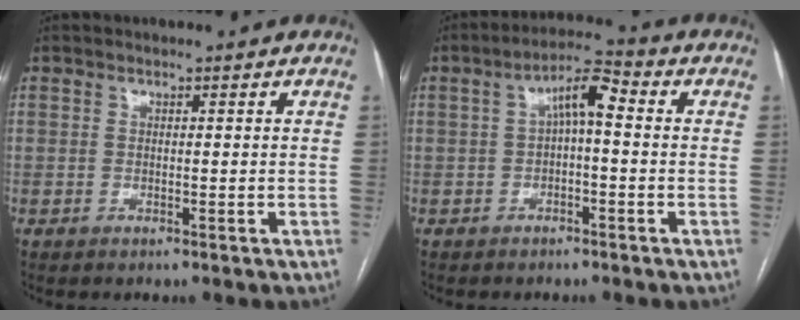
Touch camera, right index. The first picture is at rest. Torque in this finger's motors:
{"motor_torque": [0.65, -0.10, 0.35, 0.09]}